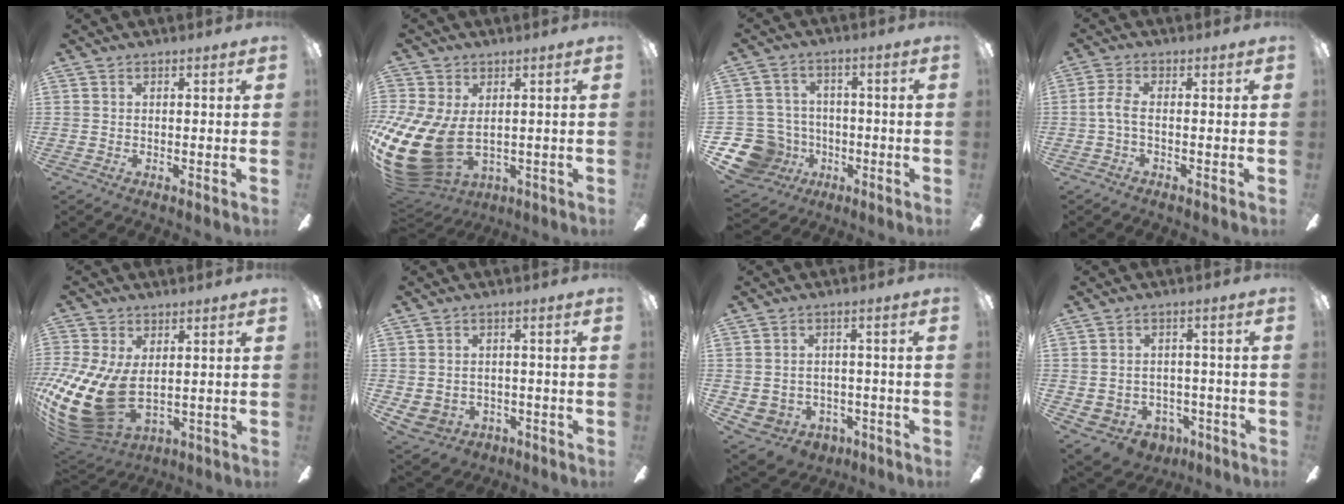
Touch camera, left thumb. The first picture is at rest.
{"total": 18.5, "force": [-3.0, 11.6, 14.0], "torque": [-0.327, -0.005, -0.046]}
{"total": 11.5, "force": [-4.5, 10.1, 3.3], "torque": [-0.114, 0.029, -0.075]}
{"total": 4.6, "force": [-0.4, 1.8, 4.2], "torque": [-0.099, 0.005, -0.015]}
{"total": 19.0, "force": [-2.7, 11.3, 15.0], "torque": [-0.332, -0.004, -0.037]}
{"total": 3.5, "force": [-0.7, 3.4, 0.8], "torque": [-0.028, 0.005, -0.013]}
{"total": 3.8, "force": [-0.6, 3.7, 0.4], "torque": [-0.020, 0.004, -0.007]}
{"total": 4.1, "force": [-1.0, 3.9, 0.6], "torque": [-0.030, 0.002, -0.016]}